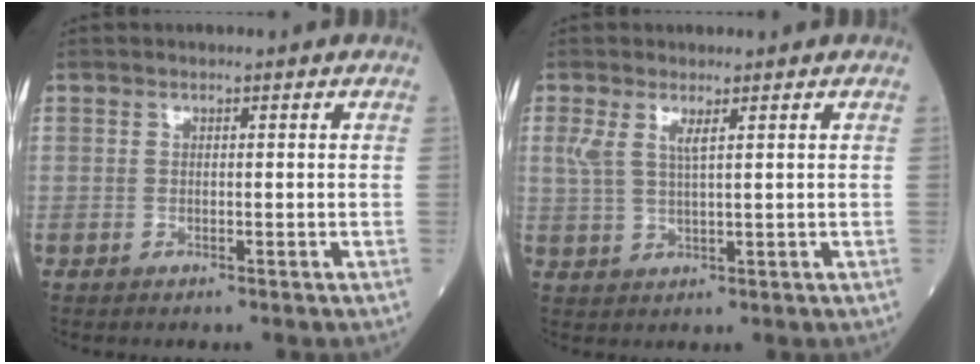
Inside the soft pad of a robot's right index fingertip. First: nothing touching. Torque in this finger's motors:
{"motor_torque": [0.00, 0.04, 0.05, 0.07]}